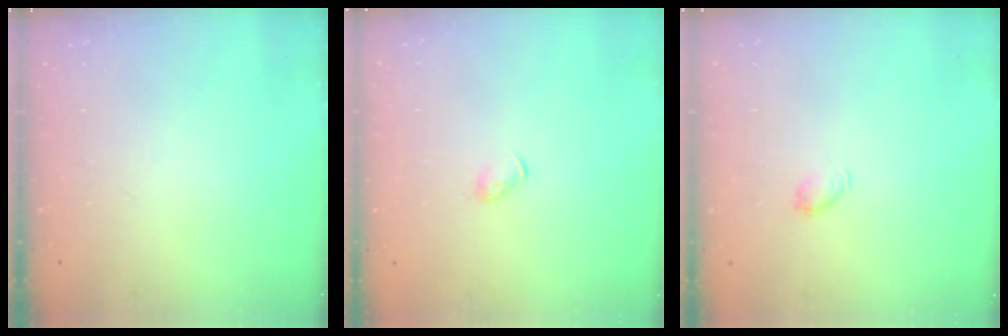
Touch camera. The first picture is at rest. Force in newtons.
{"total": 3.5, "press": 3.4, "slide": 0.8}
{"total": 3.2, "press": 3.1, "slide": 0.6}